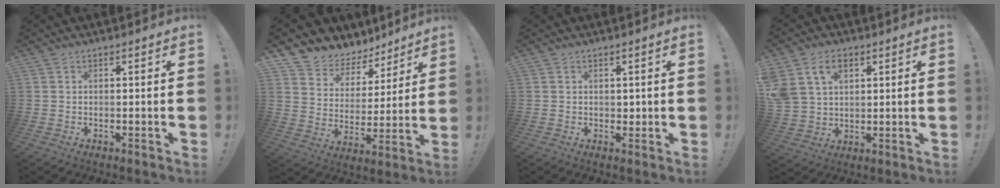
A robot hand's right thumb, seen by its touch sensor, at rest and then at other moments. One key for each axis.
{"total": 7.4, "fx": 5.6, "fy": 4.8, "fz": 0.7, "tx": -0.017, "ty": -0.056, "tz": 0.107}
{"total": 1.4, "fx": 0.5, "fy": 1.3, "fz": 0.2, "tx": 0.009, "ty": -0.005, "tz": 0.006}
{"total": 10.3, "fx": 5.1, "fy": 7.3, "fz": 5.3, "tx": -0.105, "ty": -0.009, "tz": 0.103}